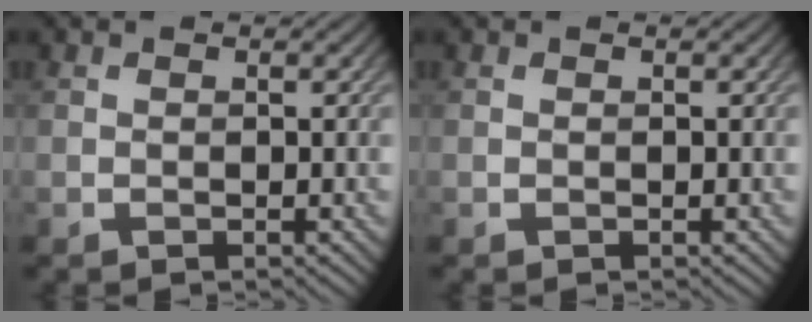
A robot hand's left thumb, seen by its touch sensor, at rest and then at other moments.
{"total": 0.0}